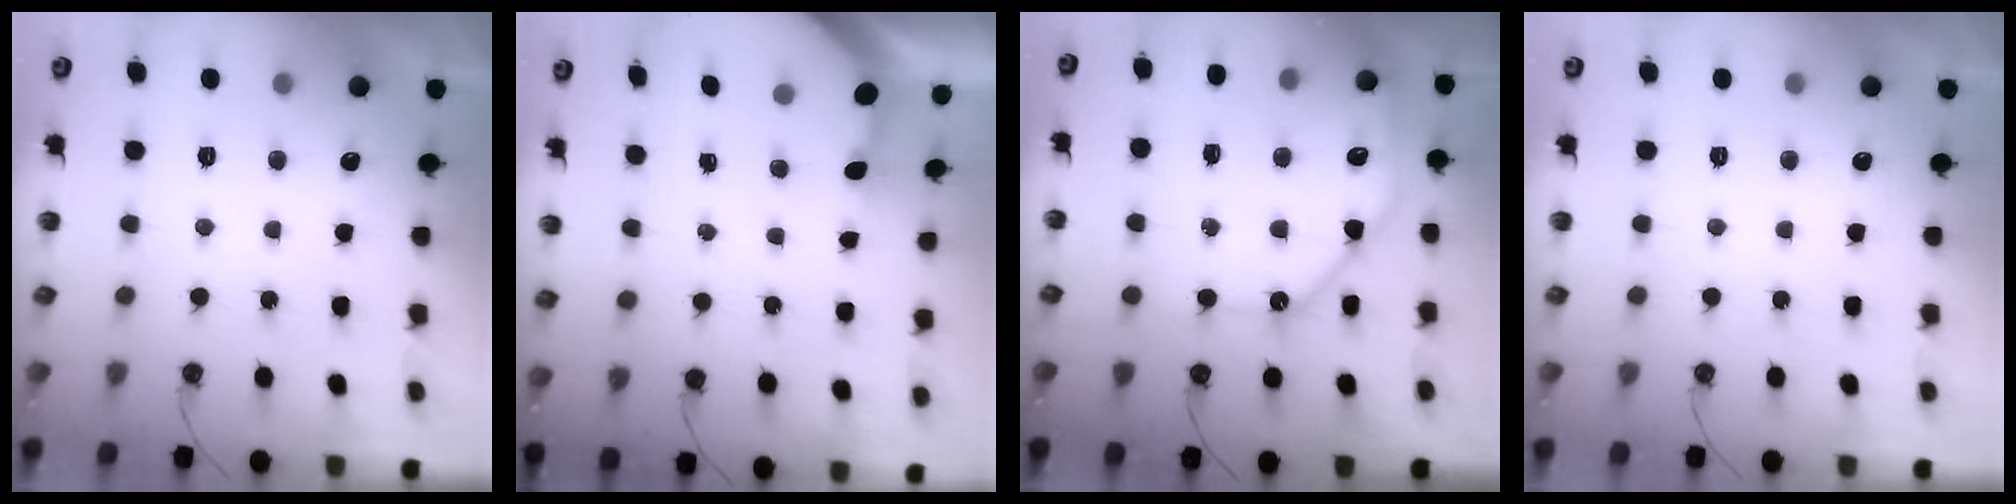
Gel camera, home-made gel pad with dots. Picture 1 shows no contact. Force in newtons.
{"total": 3.2, "press": 3.1, "slide": 0.4}
{"total": 12.3, "press": 12.2, "slide": 1.6}
{"total": 0.0}